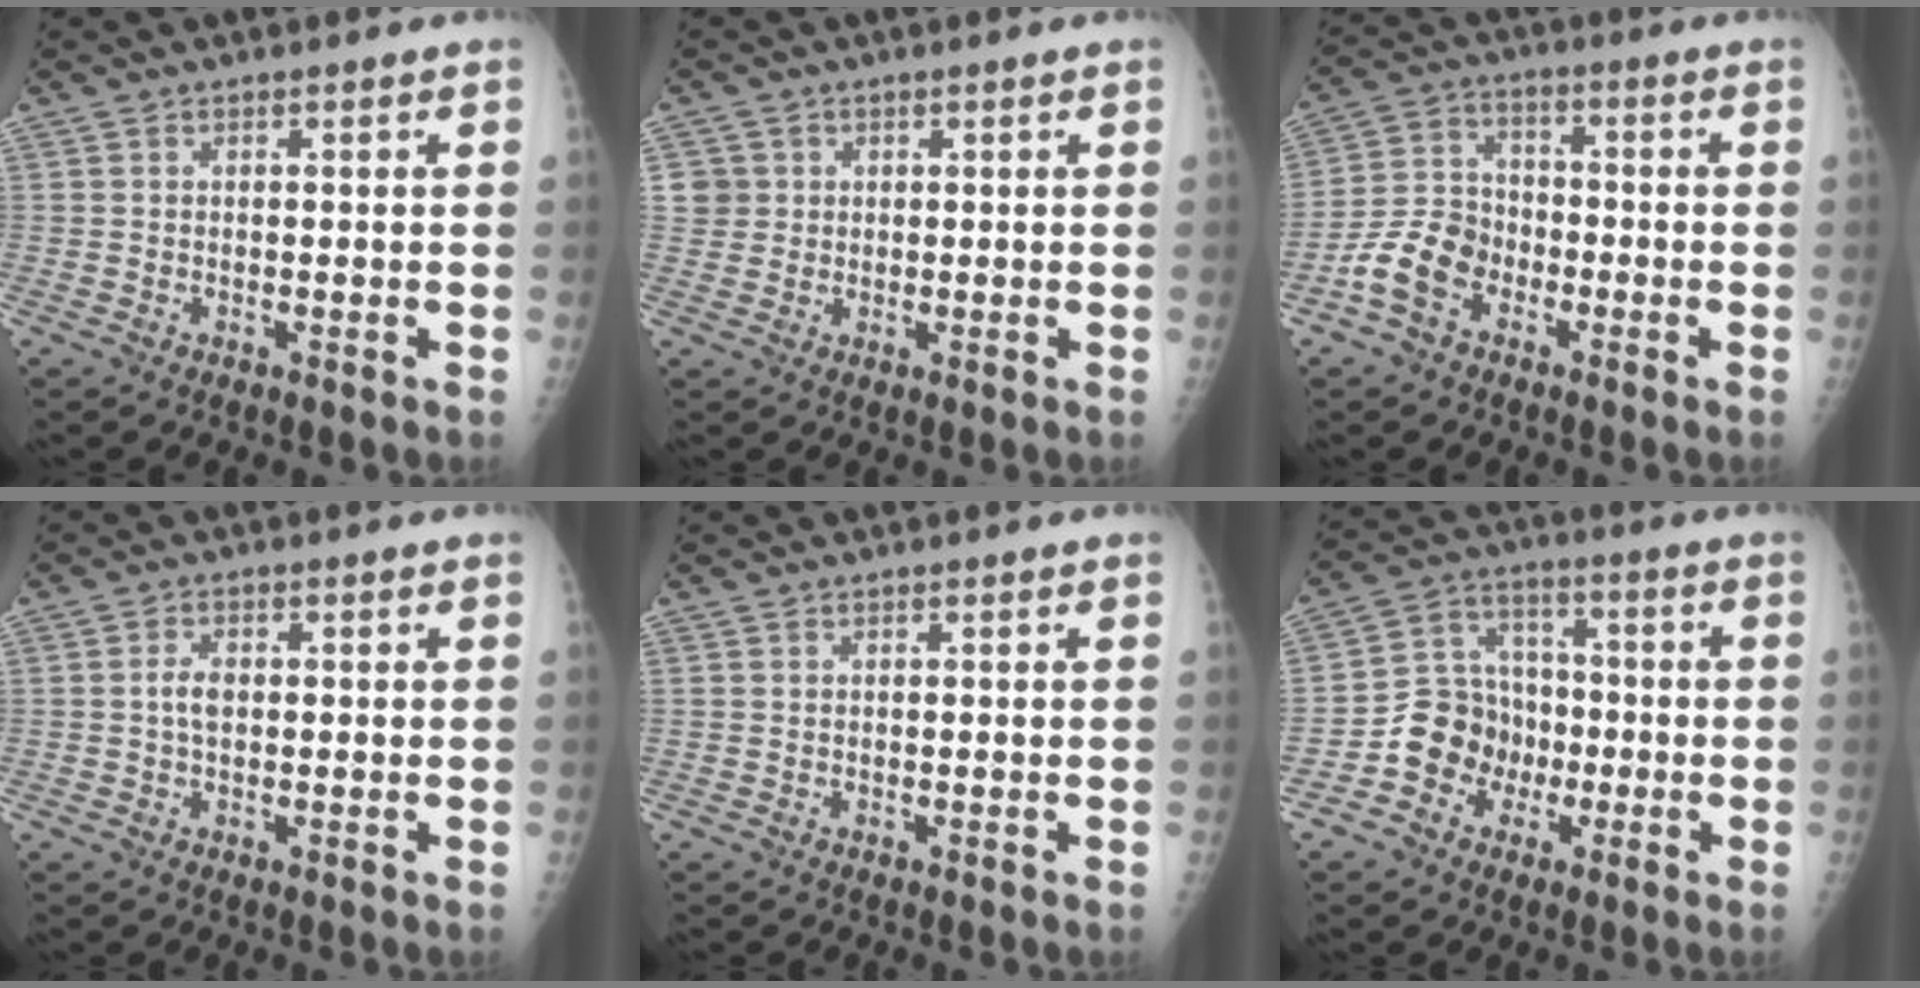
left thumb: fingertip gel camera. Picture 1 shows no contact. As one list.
[{"total": 3.0, "force": [0.7, 3.0, 0.0], "torque": [0.029, 0.004, 0.007]}, {"total": 9.2, "force": [-4.5, 6.6, 4.6], "torque": [-0.076, 0.030, -0.094]}, {"total": 2.7, "force": [-0.1, 1.6, 2.1], "torque": [-0.039, 0.006, -0.003]}, {"total": 0.0}, {"total": 10.6, "force": [-3.8, 9.1, 3.7], "torque": [-0.024, 0.040, -0.074]}]